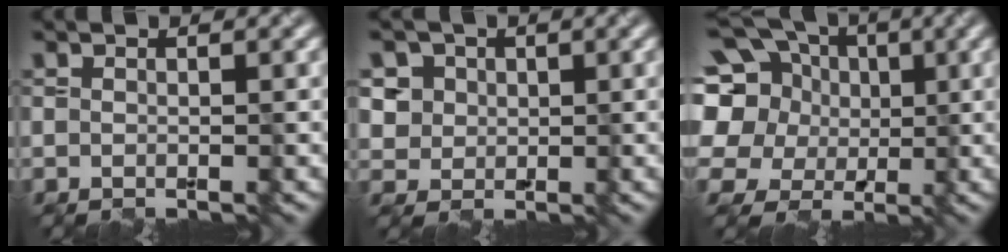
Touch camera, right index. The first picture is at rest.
{"total": 4.7, "force": [1.9, 4.0, 1.6], "torque": [-0.031, 0.009, 0.032]}
{"total": 14.7, "force": [4.2, 12.2, 7.1], "torque": [-0.187, 0.040, 0.049]}